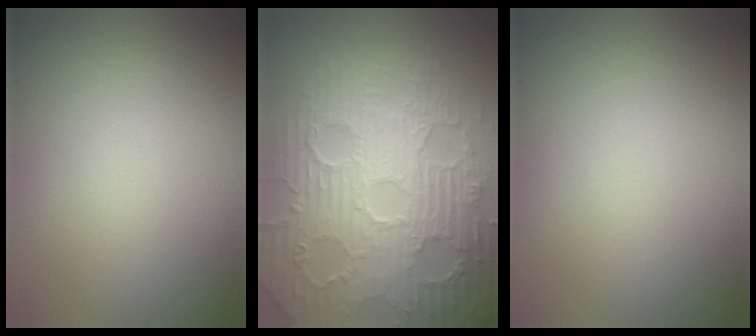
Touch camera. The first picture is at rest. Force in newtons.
{"total": 9.8, "press": 6.8, "slide": 7.1}
{"total": 0.0}